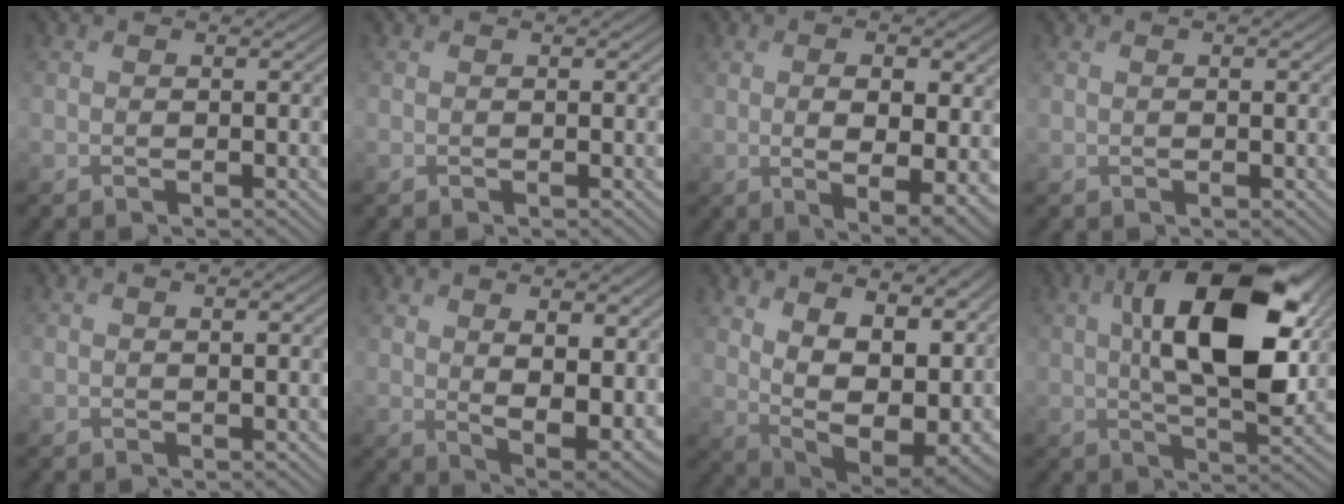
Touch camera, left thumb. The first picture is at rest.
{"total": 0.0}
{"total": 8.2, "force": [0.5, 3.5, 7.3], "torque": [-0.122, -0.015, 0.017]}
{"total": 1.0, "force": [0.3, 0.2, 0.9], "torque": [-0.017, 0.002, 0.005]}
{"total": 0.8, "force": [0.4, 0.2, 0.7], "torque": [-0.012, 0.003, 0.008]}
{"total": 8.8, "force": [3.2, 4.2, 7.1], "torque": [-0.138, -0.025, 0.074]}
{"total": 17.1, "force": [5.7, 8.8, 13.5], "torque": [-0.224, -0.006, 0.128]}
{"total": 14.3, "force": [3.5, 6.4, 12.3], "torque": [-0.217, 0.001, 0.057]}